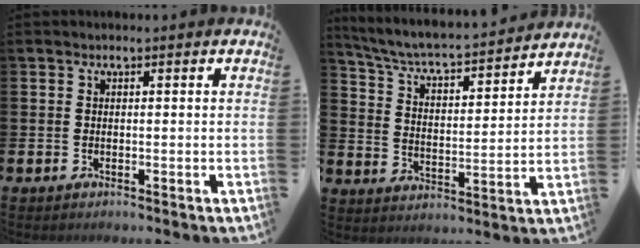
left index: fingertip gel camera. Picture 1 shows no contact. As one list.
[{"total": 6.0, "force": [5.6, 0.6, 1.9], "torque": [-0.067, -0.049, 0.090]}]